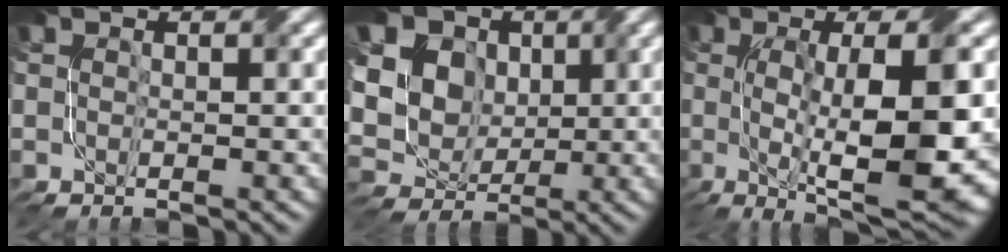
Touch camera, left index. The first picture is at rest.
{"total": 14.2, "force": [4.9, 11.8, 6.2], "torque": [-0.163, 0.032, 0.092]}
{"total": 13.1, "force": [-1.5, 4.3, 12.3], "torque": [-0.188, -0.008, -0.018]}